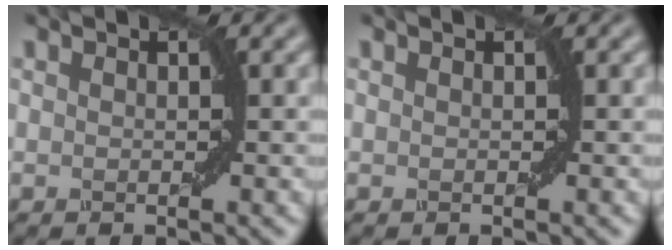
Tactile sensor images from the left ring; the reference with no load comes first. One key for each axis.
{"total": 0.0}